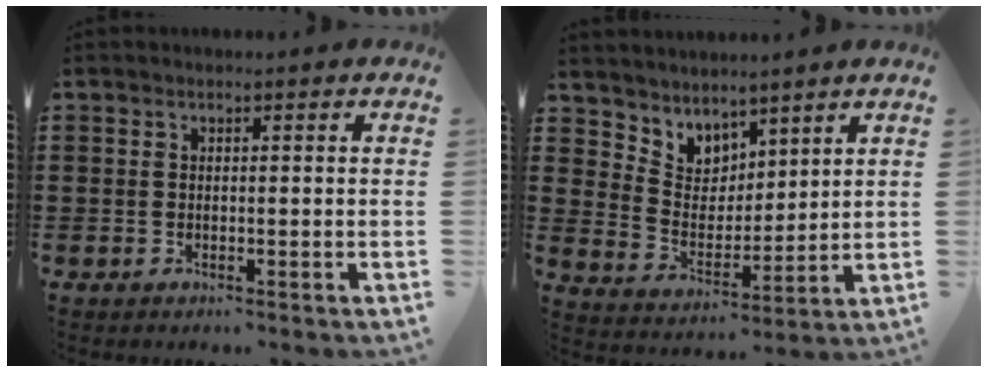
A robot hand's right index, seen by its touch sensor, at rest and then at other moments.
{"total": 4.7, "force": [3.9, 2.5, -1.0], "torque": [-0.014, -0.031, 0.070]}